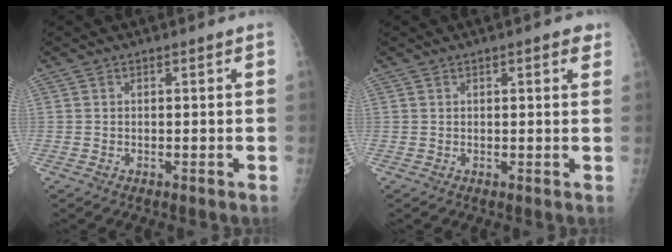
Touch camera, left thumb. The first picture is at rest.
{"total": 2.8, "force": [1.5, 1.0, 2.1], "torque": [-0.017, -0.001, 0.014]}